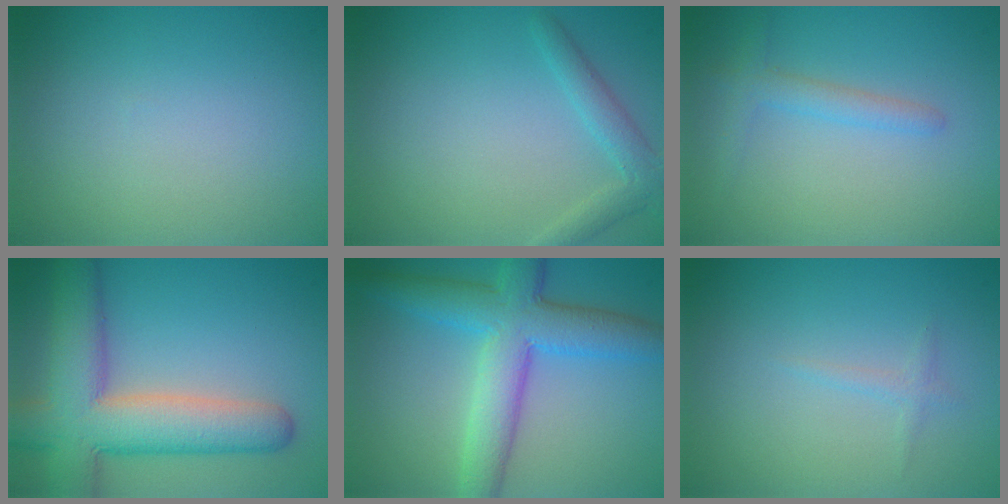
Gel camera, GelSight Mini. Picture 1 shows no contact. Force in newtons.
{"total": 2.3, "press": 2.3, "slide": 0.1}
{"total": 2.0, "press": 1.9, "slide": 0.2}
{"total": 9.7, "press": 9.7, "slide": 0.7}
{"total": 7.4, "press": 7.4, "slide": 0.1}
{"total": 0.8, "press": 0.8, "slide": 0.0}